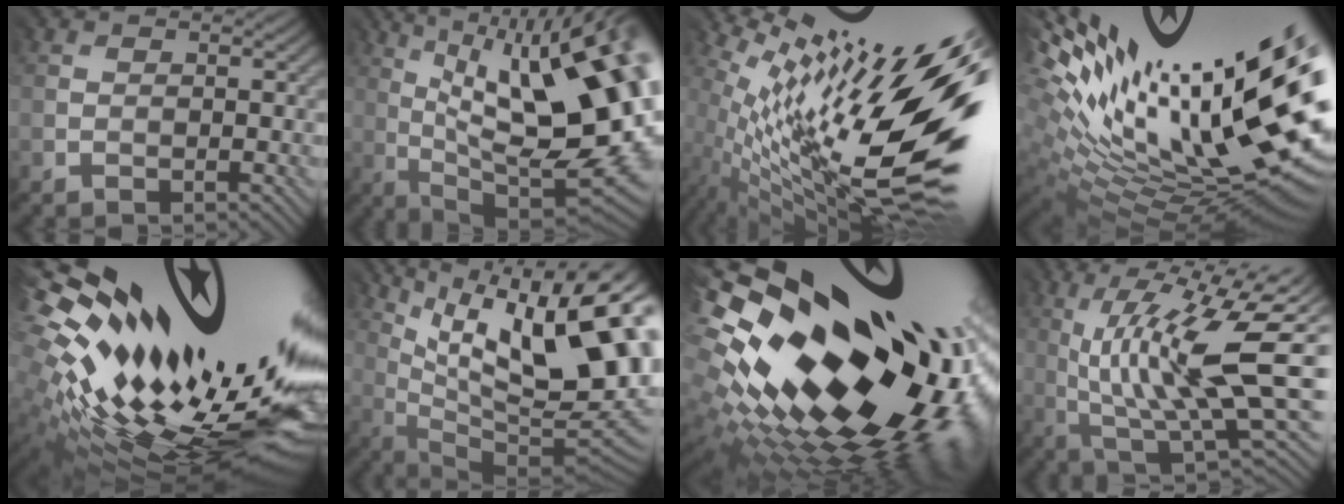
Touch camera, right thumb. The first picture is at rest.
{"total": 17.6, "force": [4.3, 5.4, 16.2], "torque": [-0.237, 0.025, 0.077]}
{"total": 18.9, "force": [2.1, 4.7, 18.1], "torque": [-0.306, -0.024, 0.040]}
{"total": 20.8, "force": [5.4, 8.2, 18.4], "torque": [-0.299, -0.034, 0.126]}
{"total": 20.1, "force": [3.5, 8.8, 17.7], "torque": [-0.312, -0.012, 0.096]}
{"total": 17.3, "force": [7.0, 4.9, 15.0], "torque": [-0.229, 0.024, 0.126]}
{"total": 20.0, "force": [2.8, 10.9, 16.6], "torque": [-0.300, -0.022, 0.062]}
{"total": 16.1, "force": [2.6, 4.5, 15.2], "torque": [-0.261, 0.002, 0.055]}